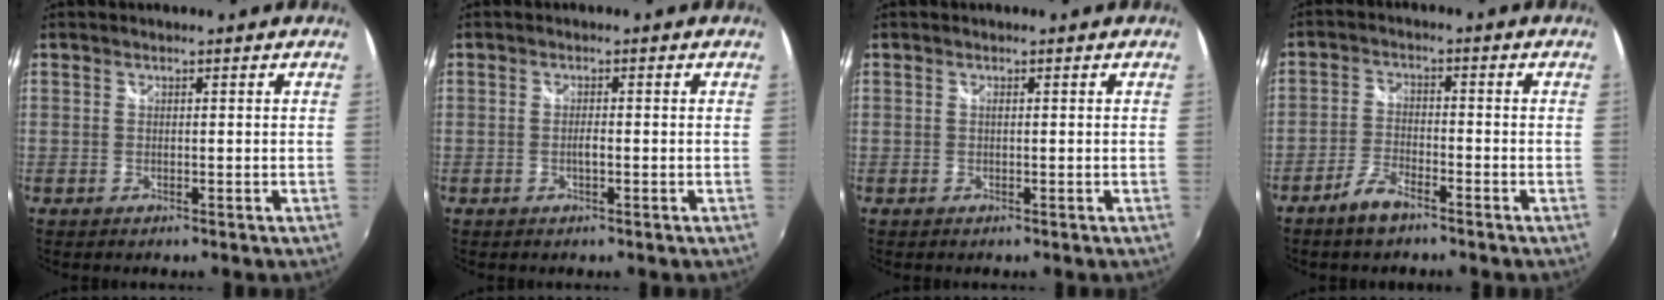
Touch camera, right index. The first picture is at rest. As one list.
[{"total": 1.3, "force": [-0.4, 0.3, 1.2], "torque": [-0.025, 0.000, -0.009]}, {"total": 0.0}, {"total": 5.1, "force": [-3.9, 1.8, 2.8], "torque": [-0.072, 0.001, -0.075]}]